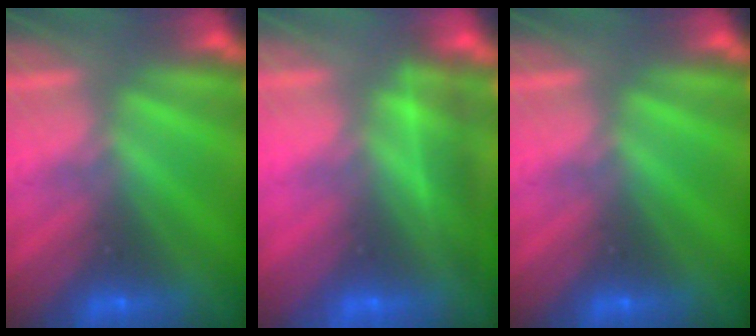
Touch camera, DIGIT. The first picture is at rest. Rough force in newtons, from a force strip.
{"total": 2.2}
{"total": 0.0}